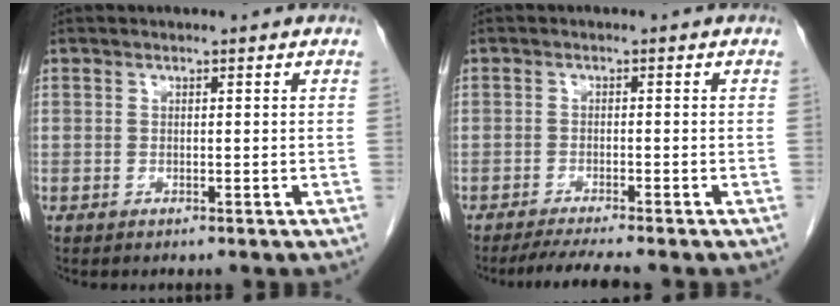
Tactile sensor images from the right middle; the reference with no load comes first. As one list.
[{"total": 4.4, "force": [-3.8, -0.7, 2.0], "torque": [-0.036, -0.017, -0.066]}]